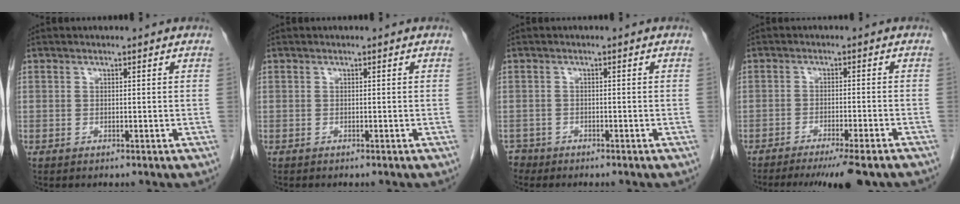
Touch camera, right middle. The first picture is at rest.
{"total": 0.0}
{"total": 1.7, "force": [-1.4, 0.7, -0.6], "torque": [0.010, 0.002, -0.026]}
{"total": 11.3, "force": [-9.5, 0.6, 6.0], "torque": [-0.068, -0.025, -0.133]}